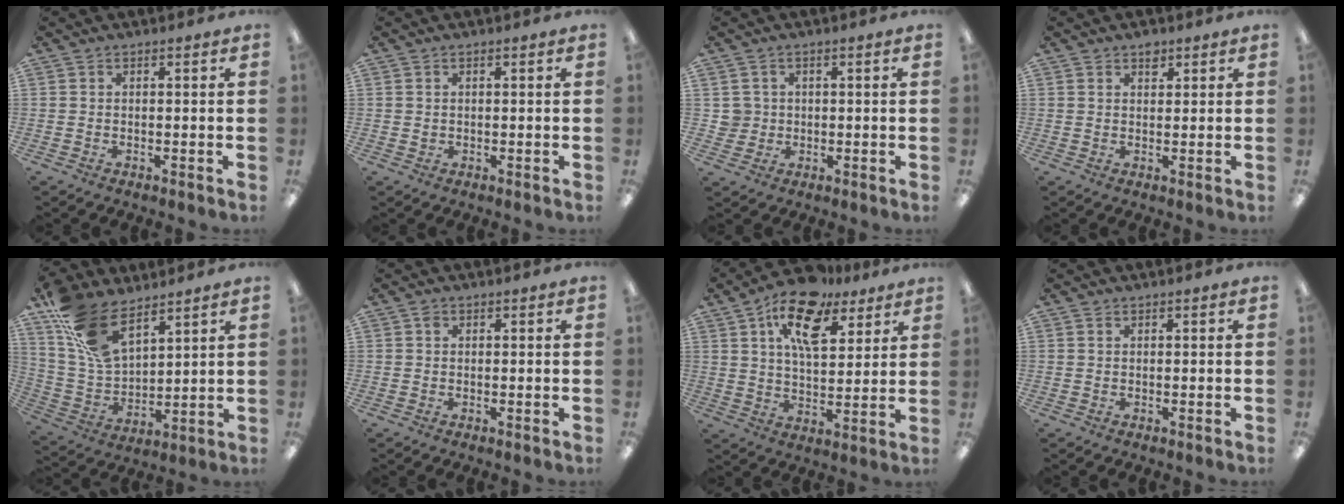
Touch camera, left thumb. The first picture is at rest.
{"total": 0.8, "force": [0.3, 0.7, 0.1], "torque": [-0.003, 0.005, 0.004]}
{"total": 3.6, "force": [0.8, 3.5, 0.1], "torque": [-0.005, 0.005, 0.013]}
{"total": 2.5, "force": [1.7, 1.5, 1.1], "torque": [-0.006, -0.004, 0.027]}
{"total": 15.8, "force": [10.4, 7.7, 9.0], "torque": [-0.200, -0.037, 0.198]}
{"total": 0.9, "force": [0.3, 0.6, 0.5], "torque": [-0.011, 0.004, 0.005]}
{"total": 15.0, "force": [8.9, 7.3, 9.7], "torque": [-0.158, -0.028, 0.153]}
{"total": 0.5, "force": [0.3, 0.3, 0.3], "torque": [-0.007, 0.004, 0.004]}